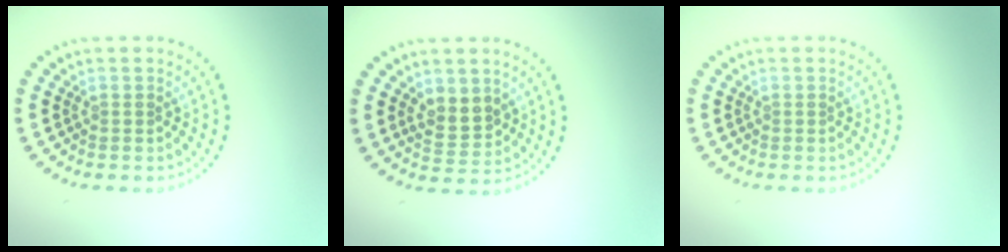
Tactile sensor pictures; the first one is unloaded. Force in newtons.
{"total": 2.7, "press": 2.5, "slide": 0.9}
{"total": 0.0}